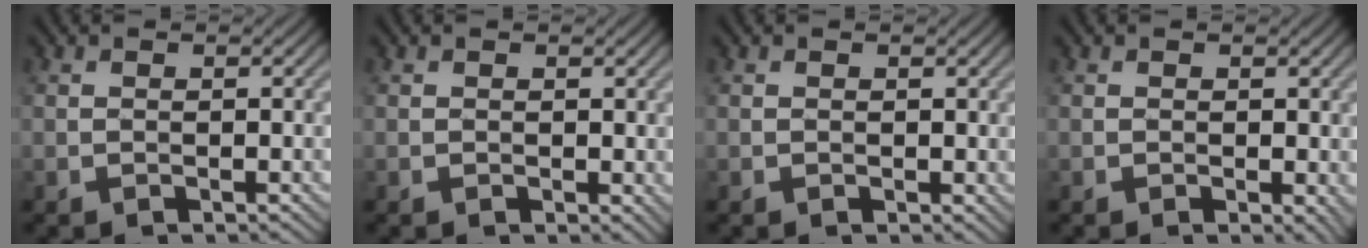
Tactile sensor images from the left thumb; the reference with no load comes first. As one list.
[{"total": 1.0, "force": [0.2, 0.7, 0.6], "torque": [-0.009, -0.006, 0.005]}, {"total": 0.7, "force": [0.2, 0.5, 0.4], "torque": [-0.003, -0.004, 0.005]}, {"total": 1.5, "force": [0.0, 0.9, 1.2], "torque": [-0.017, -0.006, 0.002]}]